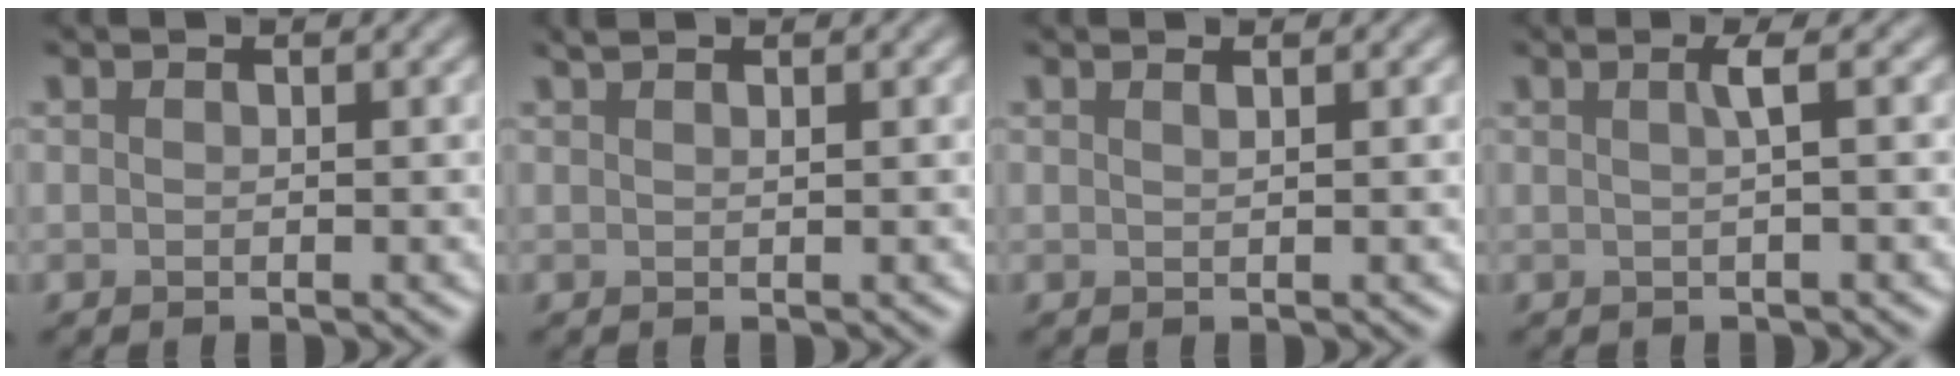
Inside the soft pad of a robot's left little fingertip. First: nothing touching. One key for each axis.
{"total": 0.8, "fx": 0.6, "fy": 0.1, "fz": 0.4, "tx": -0.006, "ty": 0.001, "tz": 0.012}
{"total": 0.5, "fx": 0.5, "fy": 0.2, "fz": 0.2, "tx": 0.003, "ty": -0.001, "tz": 0.005}
{"total": 1.5, "fx": 0.2, "fy": 0.3, "fz": 1.4, "tx": -0.024, "ty": 0.005, "tz": -0.002}